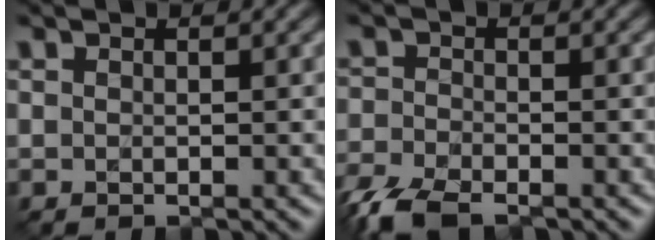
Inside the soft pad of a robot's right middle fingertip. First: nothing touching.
{"total": 6.9, "force": [-5.6, 2.5, 3.2], "torque": [-0.069, -0.033, -0.109]}